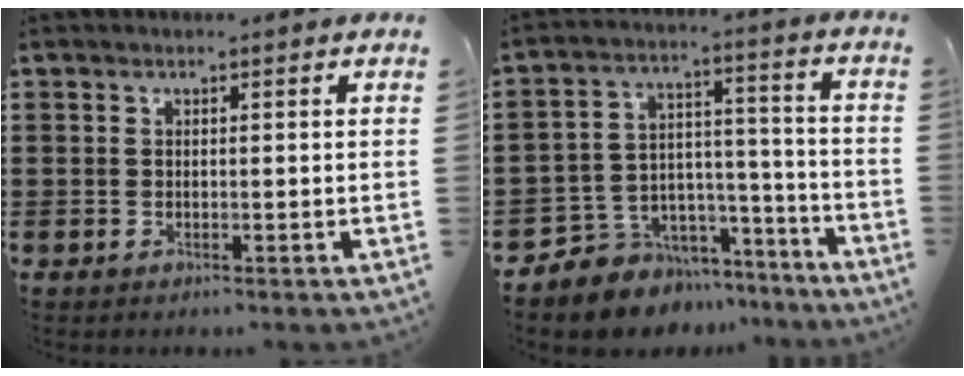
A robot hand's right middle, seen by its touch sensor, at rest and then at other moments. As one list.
[{"total": 6.3, "force": [-5.3, 3.4, -0.4], "torque": [-0.007, 0.010, -0.102]}]